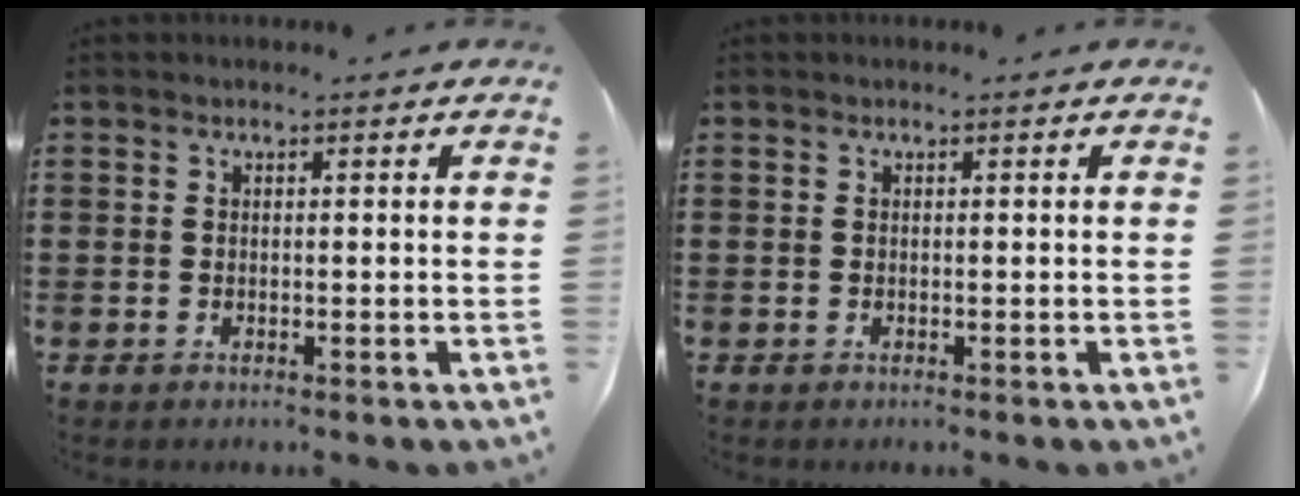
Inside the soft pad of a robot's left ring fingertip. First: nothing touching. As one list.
[{"total": 0.0}]